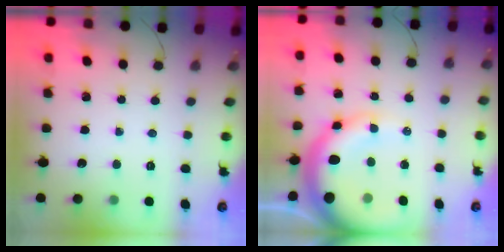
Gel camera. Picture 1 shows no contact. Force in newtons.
{"total": 14.7, "press": 14.3, "slide": 3.2}